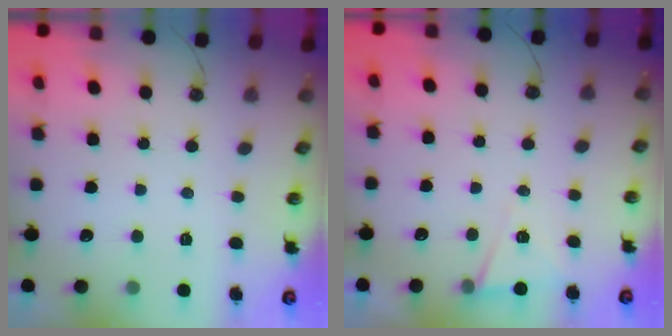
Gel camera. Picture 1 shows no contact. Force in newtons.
{"total": 6.0, "press": 3.7, "slide": 4.7}